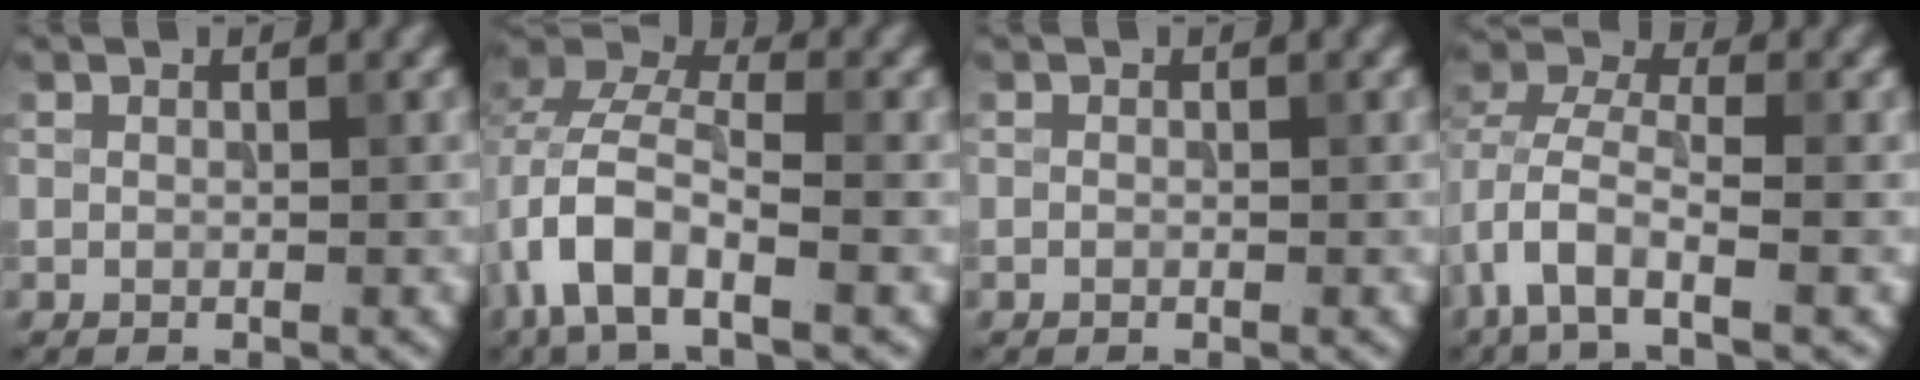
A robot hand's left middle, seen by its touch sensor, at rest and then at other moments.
{"total": 7.8, "force": [-2.6, 3.9, 6.2], "torque": [-0.120, 0.010, -0.057]}
{"total": 0.0}
{"total": 5.9, "force": [-2.1, 3.1, 4.6], "torque": [-0.089, 0.005, -0.046]}